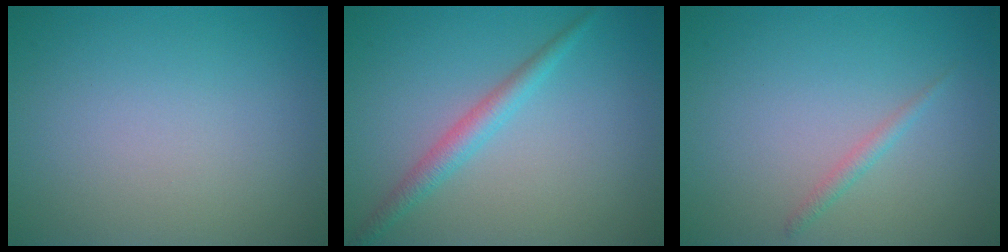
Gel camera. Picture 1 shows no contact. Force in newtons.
{"total": 2.2, "press": 2.2, "slide": 0.1}
{"total": 1.0, "press": 1.0, "slide": 0.1}